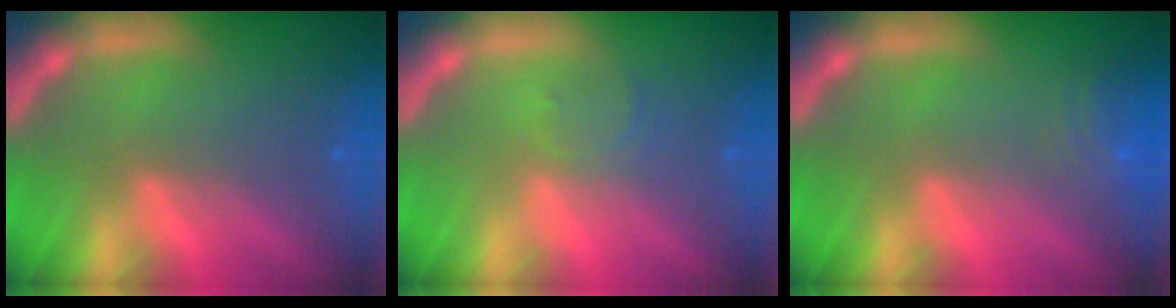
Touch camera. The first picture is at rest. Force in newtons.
{"total": 1.5}
{"total": 4.0}